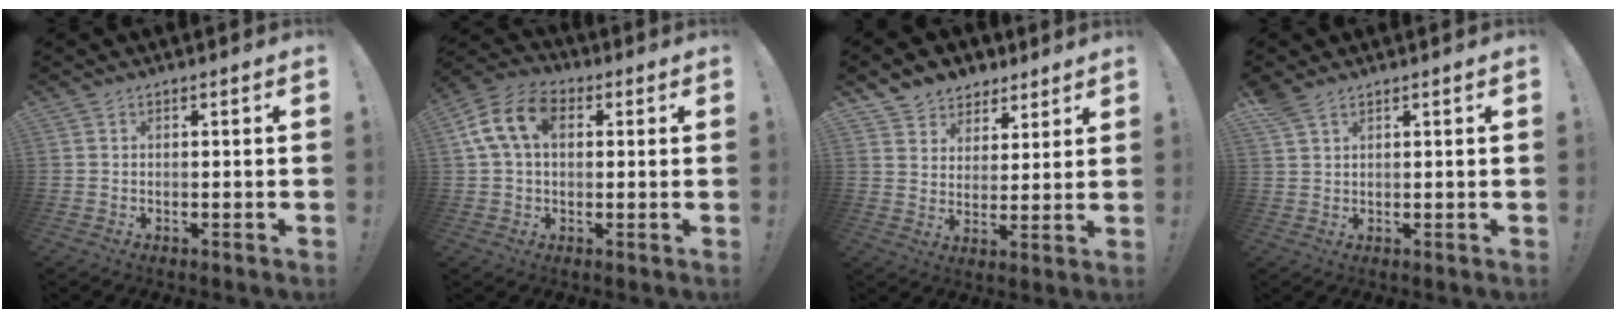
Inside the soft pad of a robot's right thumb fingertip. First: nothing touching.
{"total": 12.9, "force": [3.5, 8.5, 9.1], "torque": [-0.163, 0.007, 0.067]}
{"total": 7.4, "force": [4.9, 5.5, 0.7], "torque": [-0.017, -0.036, 0.099]}
{"total": 5.3, "force": [4.3, 1.9, 2.5], "torque": [-0.057, -0.018, 0.084]}